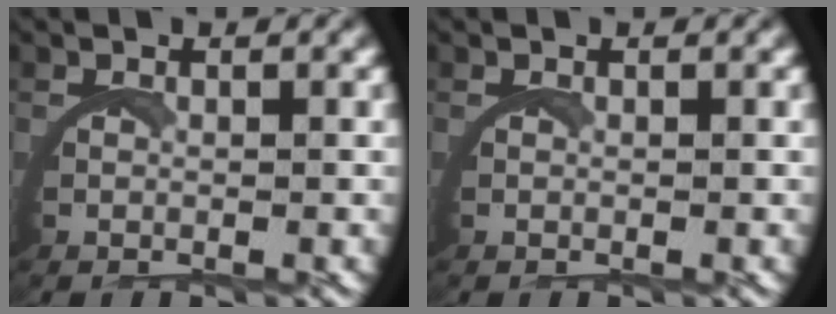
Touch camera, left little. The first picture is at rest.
{"total": 0.0}